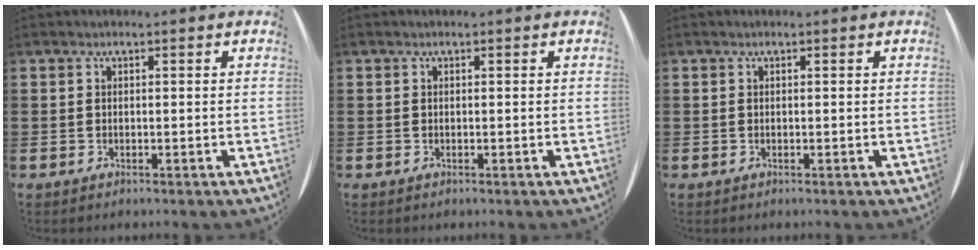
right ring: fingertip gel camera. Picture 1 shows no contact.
{"total": 0.0}
{"total": 0.0}